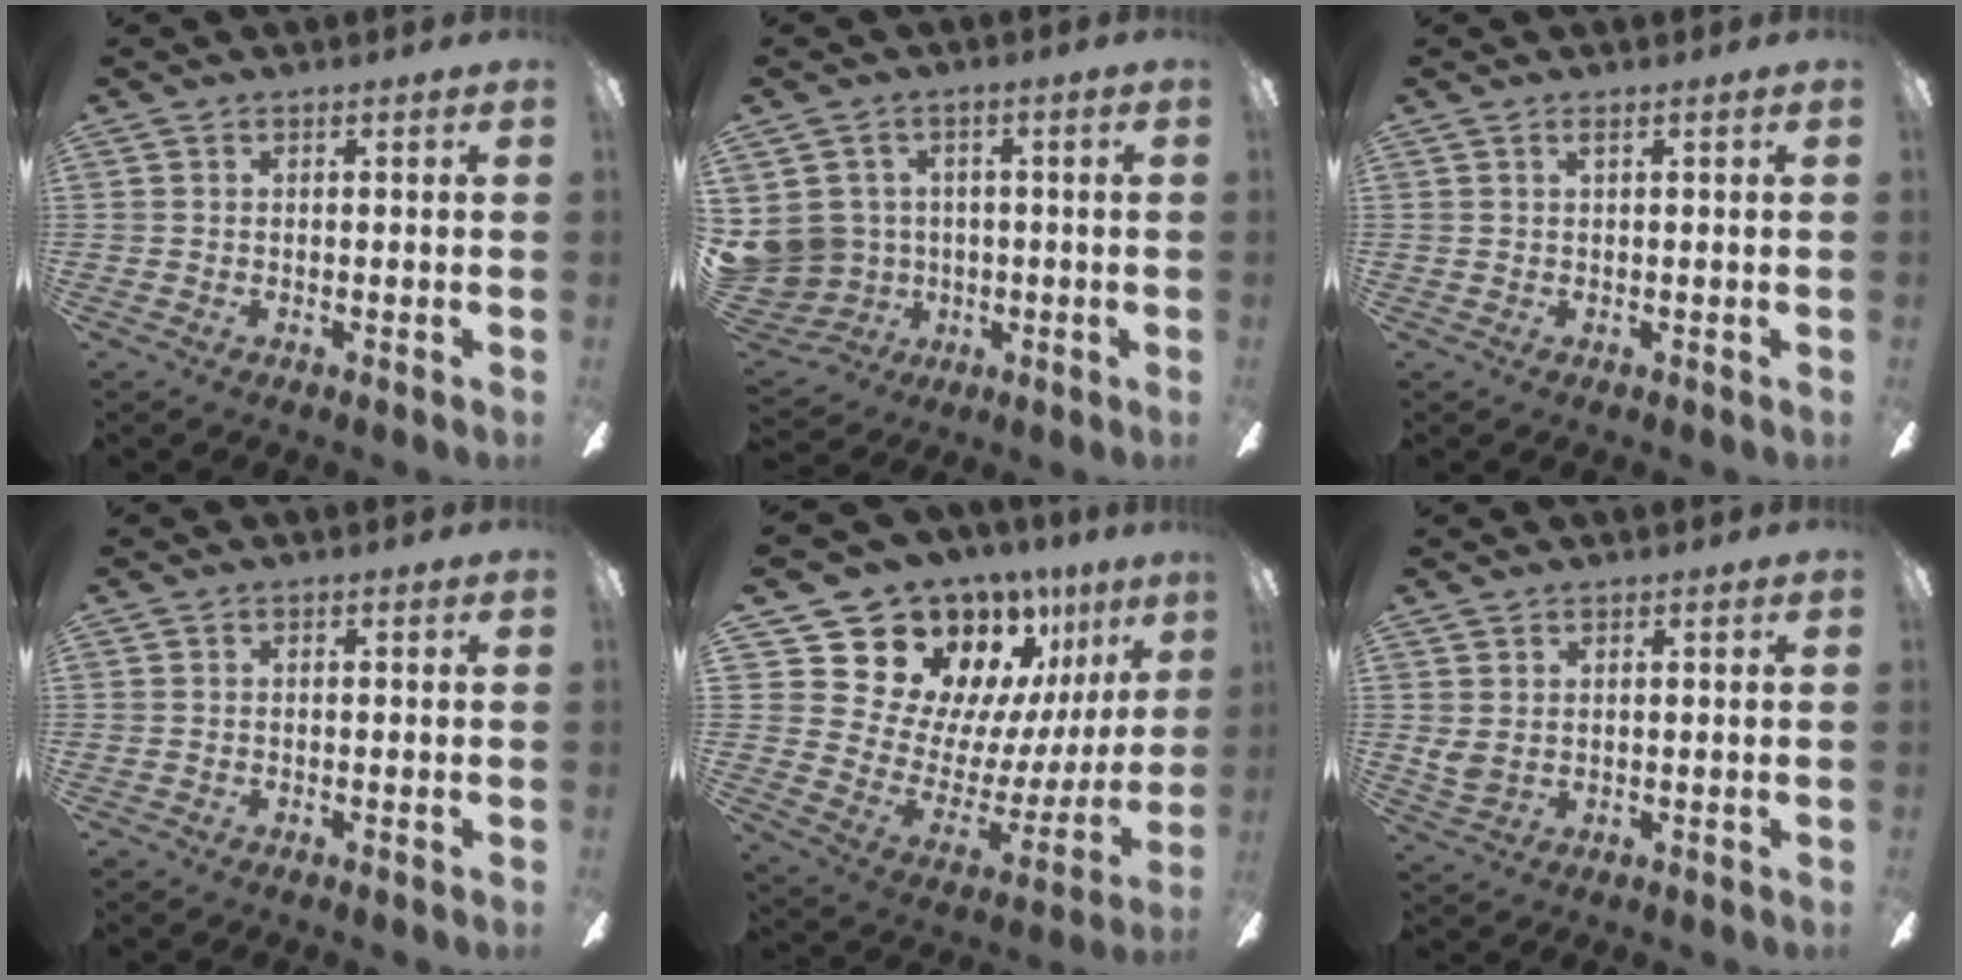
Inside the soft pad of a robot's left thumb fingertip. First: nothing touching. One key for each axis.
{"total": 9.6, "fx": 0.1, "fy": 9.4, "fz": 1.9, "tx": -0.069, "ty": 0.003, "tz": 0.014}
{"total": 0.9, "fx": 0.6, "fy": -0.2, "fz": 0.7, "tx": -0.015, "ty": -0.002, "tz": 0.012}
{"total": 0.0}
{"total": 18.8, "fx": 15.4, "fy": 9.7, "fz": 4.8, "tx": -0.084, "ty": -0.138, "tz": 0.303}
{"total": 2.7, "fx": 1.4, "fy": 1.6, "fz": 1.7, "tx": -0.042, "ty": -0.003, "tz": 0.027}